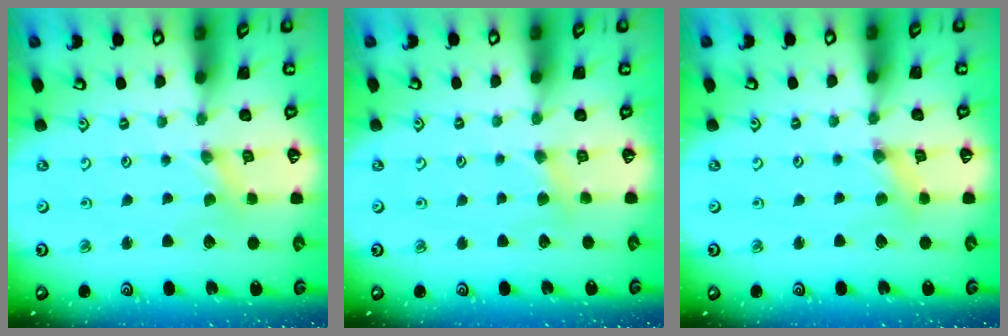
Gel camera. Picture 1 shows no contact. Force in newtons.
{"total": 2.7, "press": 2.7, "slide": 0.4}
{"total": 1.3, "press": 1.2, "slide": 0.2}